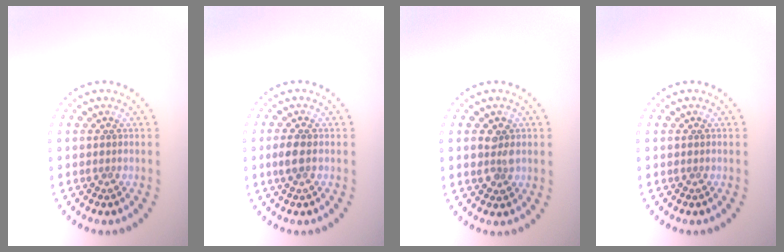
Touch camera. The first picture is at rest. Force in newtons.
{"total": 1.6, "press": 1.6, "slide": 0.3}
{"total": 1.9, "press": 1.9, "slide": 0.5}
{"total": 0.0}